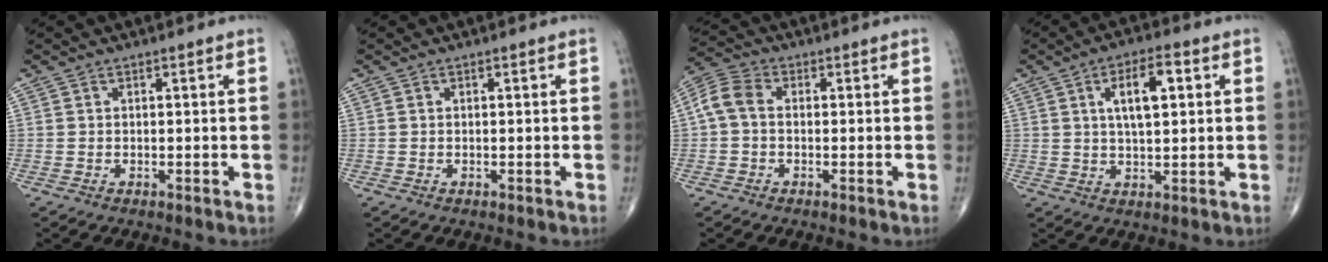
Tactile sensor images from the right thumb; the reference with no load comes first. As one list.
[{"total": 0.0}, {"total": 5.6, "force": [0.0, 3.9, 4.1], "torque": [-0.085, 0.017, -0.012]}, {"total": 8.5, "force": [2.4, 3.4, 7.4], "torque": [-0.112, 0.004, 0.037]}]